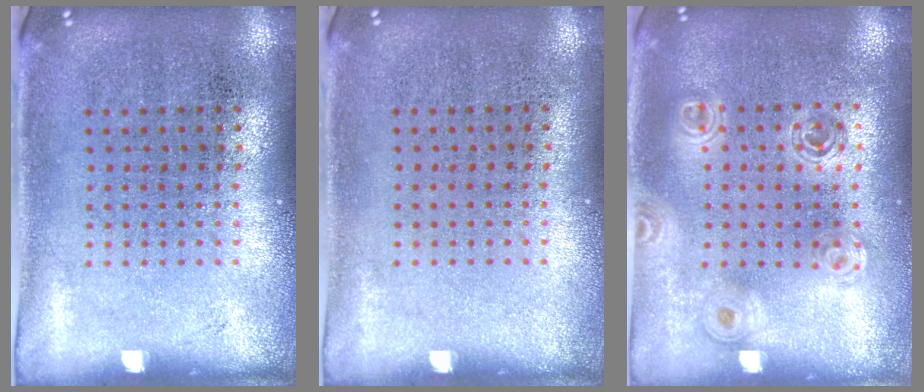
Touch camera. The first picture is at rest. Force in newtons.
{"total": 0.0}
{"total": 1.6, "press": 1.4, "slide": 0.7}